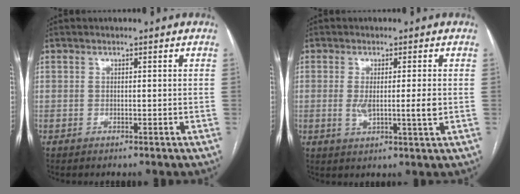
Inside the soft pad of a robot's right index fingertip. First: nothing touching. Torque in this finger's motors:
{"motor_torque": [0.22, 0.24, 0.01, 0.02]}